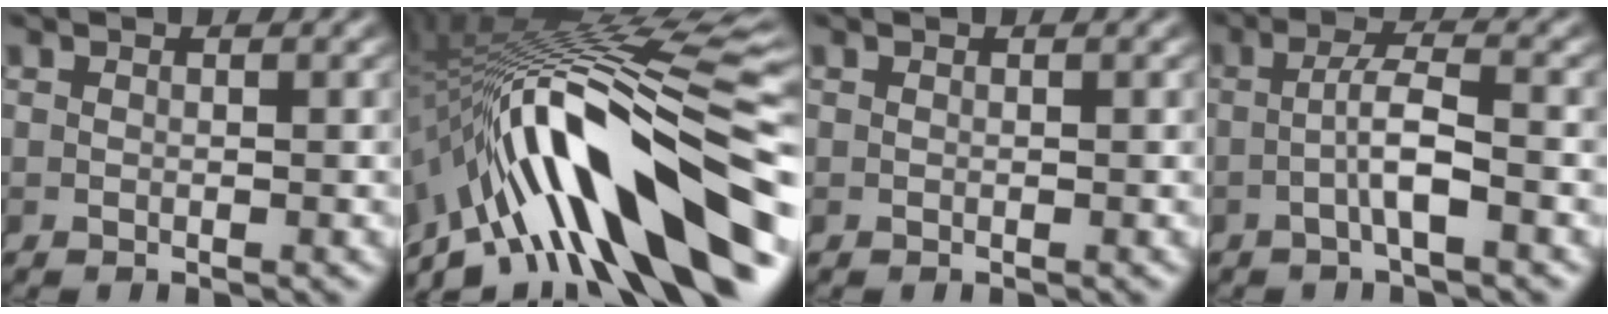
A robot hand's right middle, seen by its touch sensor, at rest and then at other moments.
{"total": 17.8, "force": [-3.2, 8.4, 15.4], "torque": [-0.253, 0.003, -0.037]}
{"total": 0.0}
{"total": 3.4, "force": [-0.5, 0.5, 3.3], "torque": [-0.049, 0.001, -0.008]}